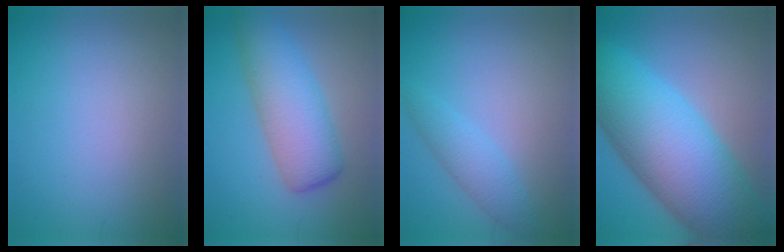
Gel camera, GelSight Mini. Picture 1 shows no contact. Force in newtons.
{"total": 6.6, "press": 6.6, "slide": 0.1}
{"total": 2.5, "press": 2.5, "slide": 0.2}
{"total": 15.1, "press": 15.1, "slide": 0.4}